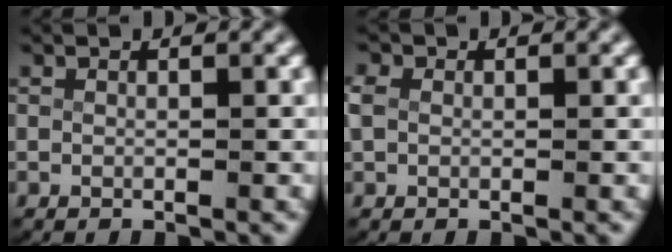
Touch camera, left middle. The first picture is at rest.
{"total": 1.3, "force": [0.2, 1.2, 0.6], "torque": [-0.026, -0.005, 0.007]}